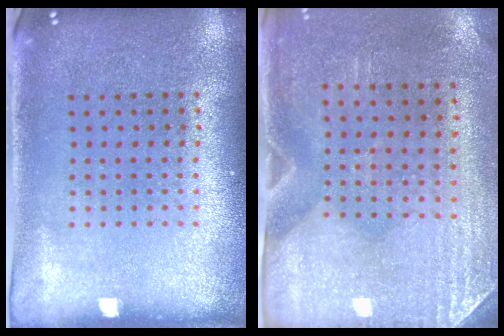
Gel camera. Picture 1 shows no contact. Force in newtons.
{"total": 2.9, "press": 2.5, "slide": 1.5}